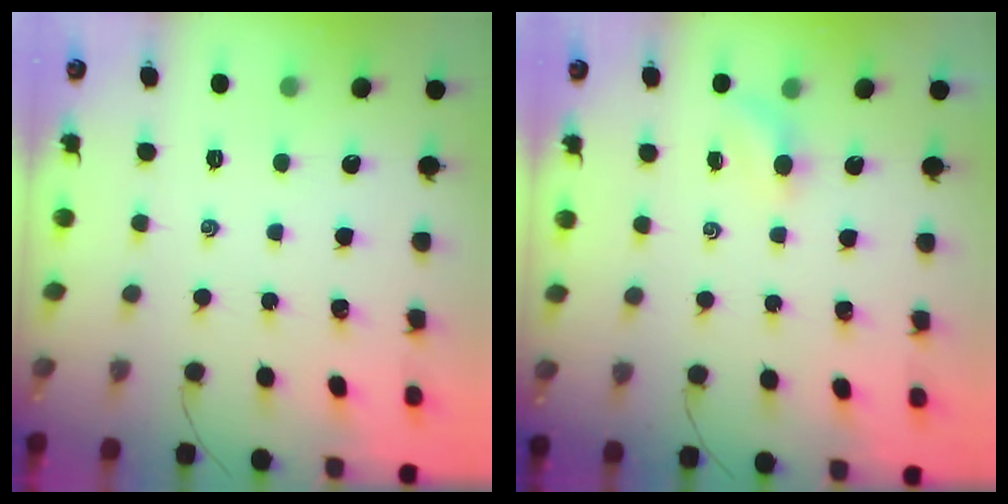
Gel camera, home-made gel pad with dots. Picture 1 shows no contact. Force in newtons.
{"total": 2.4, "press": 2.3, "slide": 0.7}